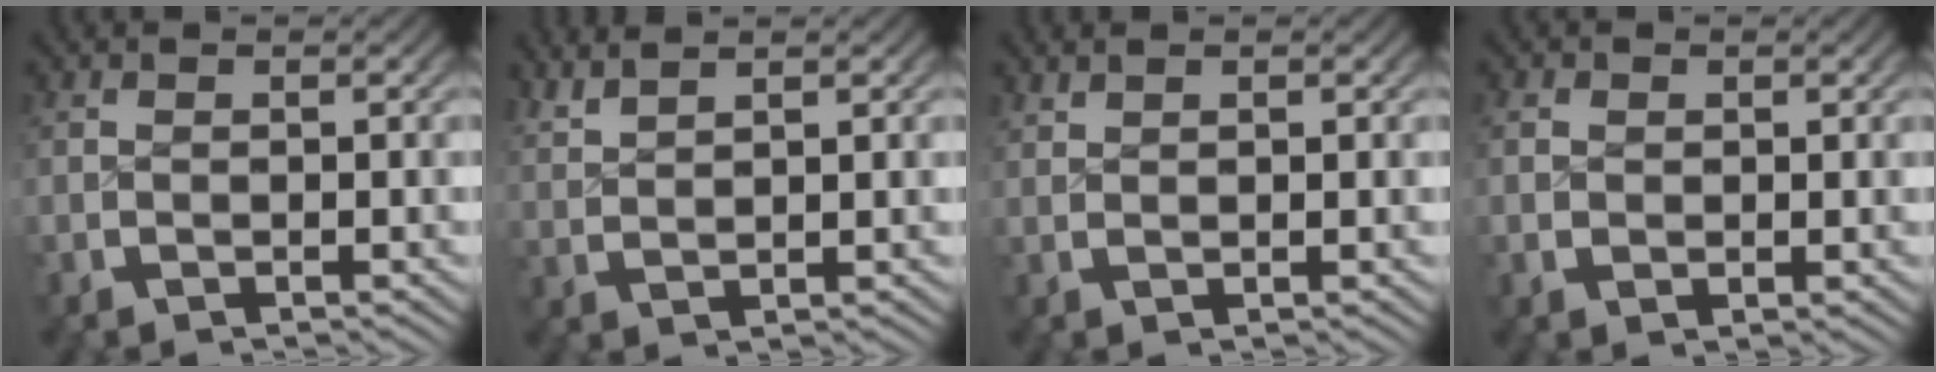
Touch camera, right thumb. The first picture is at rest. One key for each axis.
{"total": 2.8, "fx": 2.5, "fy": 0.4, "fz": 1.2, "tx": -0.020, "ty": 0.007, "tz": 0.053}
{"total": 1.0, "fx": 1.0, "fy": 0.0, "fz": 0.3, "tx": -0.003, "ty": 0.002, "tz": 0.023}
{"total": 1.4, "fx": 0.4, "fy": 1.2, "fz": 0.7, "tx": -0.015, "ty": -0.007, "tz": 0.012}